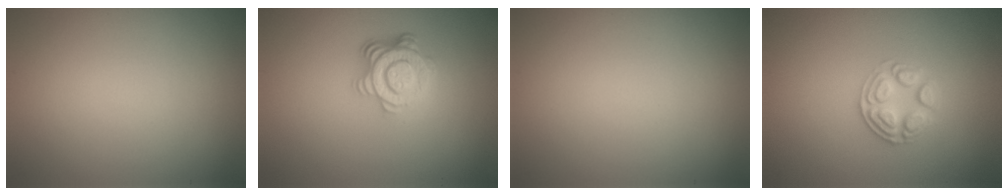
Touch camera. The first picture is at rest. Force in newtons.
{"total": 4.7, "press": 3.4, "slide": 3.3}
{"total": 0.0}
{"total": 2.6, "press": 2.4, "slide": 1.1}